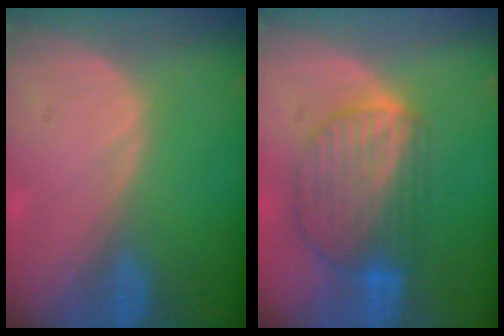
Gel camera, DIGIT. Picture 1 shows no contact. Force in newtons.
{"total": 8.7, "press": 7.7, "slide": 4.1}